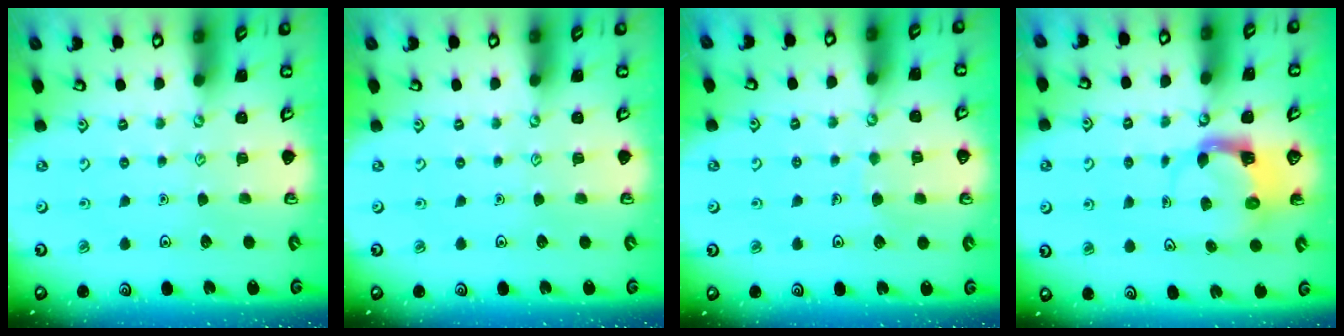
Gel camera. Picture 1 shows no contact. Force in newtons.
{"total": 0.0}
{"total": 3.7, "press": 3.7, "slide": 0.4}
{"total": 3.9, "press": 3.8, "slide": 0.7}